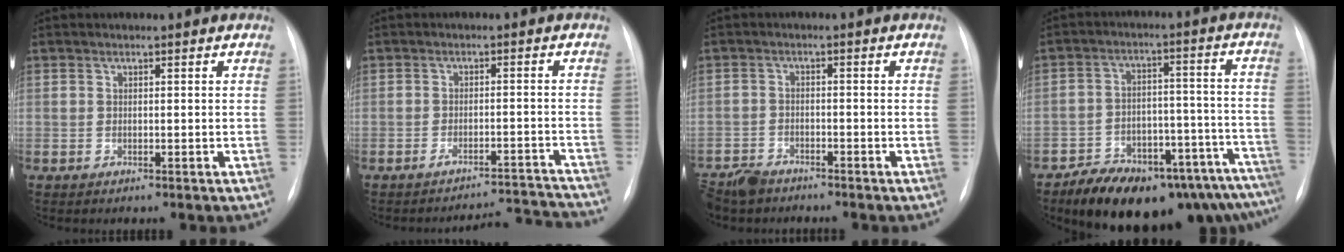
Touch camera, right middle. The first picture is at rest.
{"total": 8.2, "force": [-8.1, -0.7, -0.7], "torque": [0.022, 0.021, -0.103]}
{"total": 5.4, "force": [-4.8, 2.4, 1.2], "torque": [-0.025, -0.010, -0.086]}
{"total": 21.3, "force": [-17.1, 7.1, 10.4], "torque": [-0.090, 0.038, -0.233]}